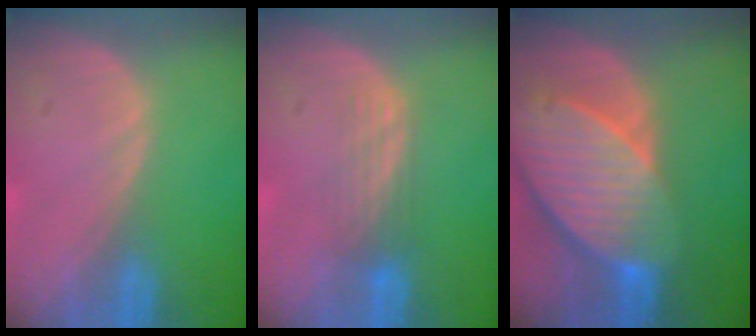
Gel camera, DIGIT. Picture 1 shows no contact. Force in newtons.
{"total": 3.4, "press": 3.0, "slide": 1.7}
{"total": 10.7, "press": 9.4, "slide": 5.2}